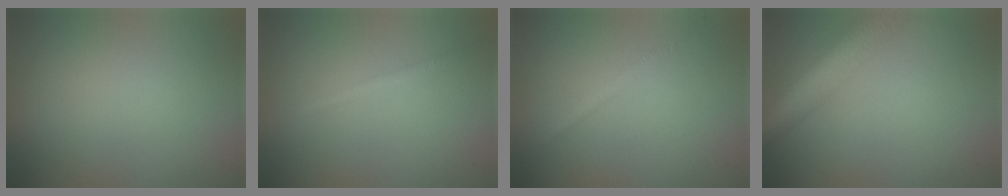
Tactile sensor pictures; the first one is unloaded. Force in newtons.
{"total": 1.2, "press": 1.2, "slide": 0.0}
{"total": 1.1, "press": 1.1, "slide": 0.0}
{"total": 7.5, "press": 7.5, "slide": 0.3}